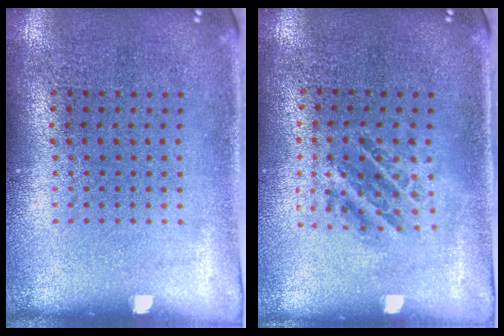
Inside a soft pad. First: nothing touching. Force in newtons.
{"total": 1.0, "press": 1.0, "slide": 0.2}